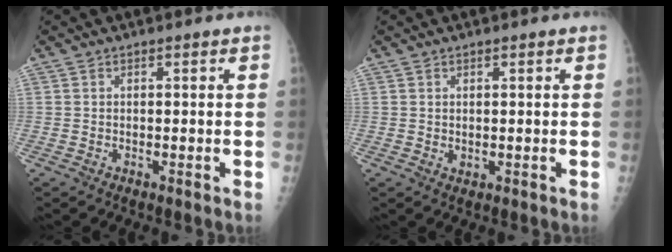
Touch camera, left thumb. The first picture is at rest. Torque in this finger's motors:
{"motor_torque": [-0.22, 0.01, 0.11, -0.04, 0.00]}